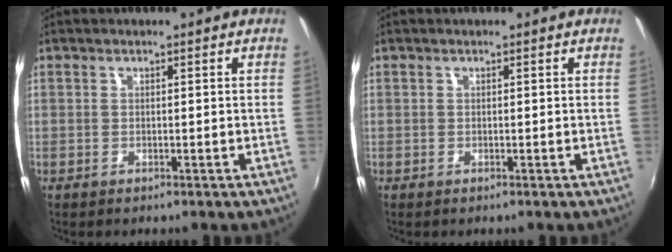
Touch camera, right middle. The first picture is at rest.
{"total": 0.0}